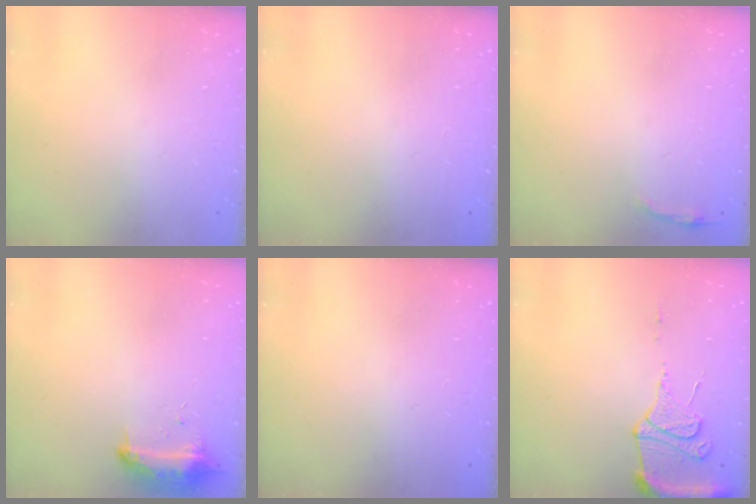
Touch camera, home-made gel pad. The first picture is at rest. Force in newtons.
{"total": 0.0}
{"total": 2.9, "press": 2.8, "slide": 0.7}
{"total": 8.7, "press": 8.7, "slide": 0.3}
{"total": 0.0}
{"total": 11.4, "press": 11.3, "slide": 1.2}